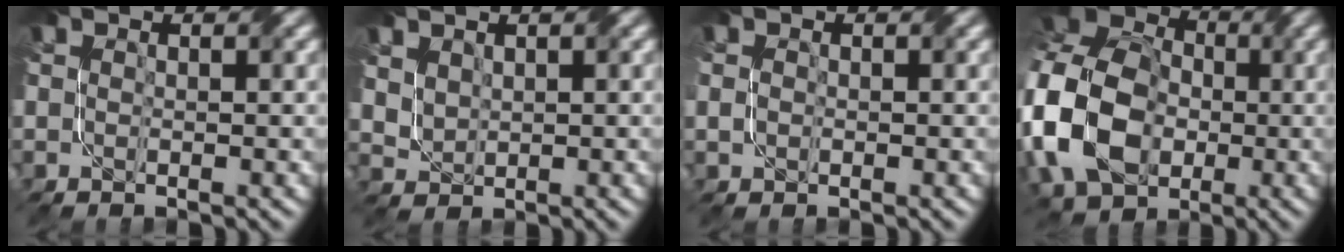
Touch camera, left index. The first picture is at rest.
{"total": 2.3, "force": [1.3, 1.5, 1.1], "torque": [-0.048, 0.000, 0.050]}
{"total": 0.6, "force": [-0.4, 0.4, 0.3], "torque": [-0.006, -0.001, -0.010]}
{"total": 14.7, "force": [-3.0, 10.7, 9.6], "torque": [-0.228, 0.010, -0.072]}